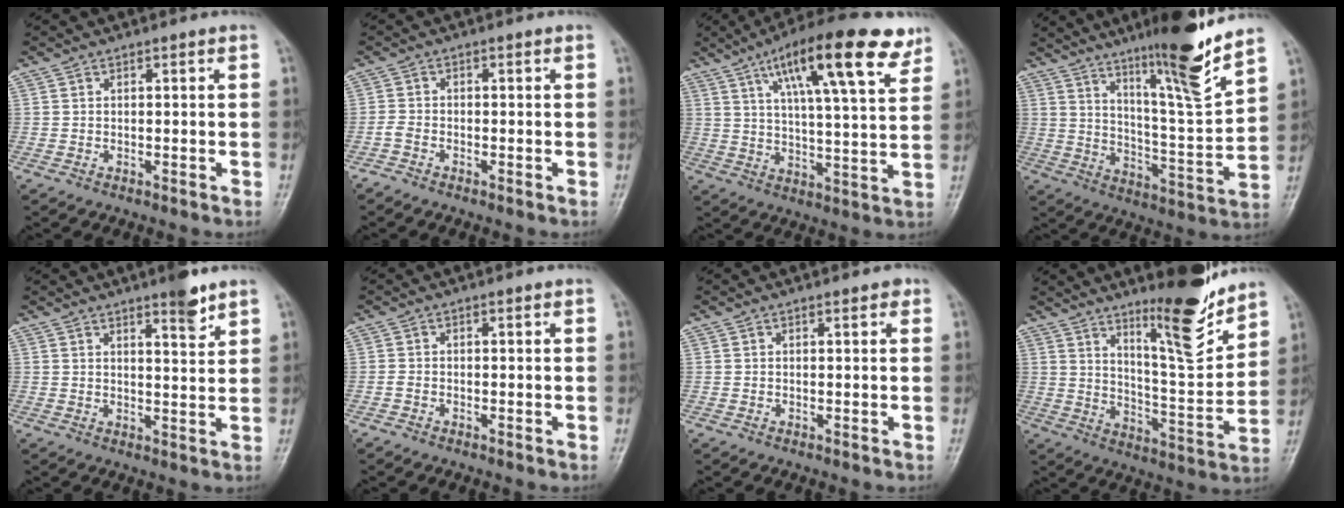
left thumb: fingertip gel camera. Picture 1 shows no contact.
{"total": 1.5, "force": [-1.3, 0.6, 0.6], "torque": [-0.017, 0.002, -0.031]}
{"total": 19.6, "force": [10.8, 5.1, 15.6], "torque": [-0.220, -0.022, 0.166]}
{"total": 15.7, "force": [11.4, 0.6, 10.9], "torque": [-0.159, -0.080, 0.188]}
{"total": 4.8, "force": [3.5, 0.9, 3.2], "torque": [-0.037, -0.026, 0.049]}
{"total": 0.7, "force": [-0.5, 0.4, 0.3], "torque": [-0.009, -0.001, -0.014]}
{"total": 0.9, "force": [0.5, 0.5, 0.5], "torque": [-0.003, -0.001, 0.003]}
{"total": 14.1, "force": [10.3, 2.4, 9.4], "torque": [-0.120, -0.085, 0.168]}